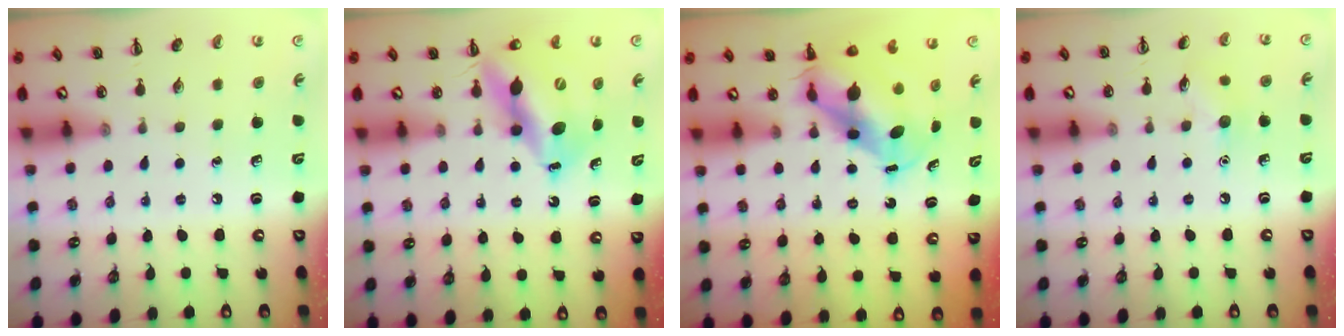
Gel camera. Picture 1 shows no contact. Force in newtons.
{"total": 13.8, "press": 13.2, "slide": 4.1}
{"total": 7.8, "press": 7.6, "slide": 2.1}
{"total": 6.5, "press": 6.3, "slide": 1.6}